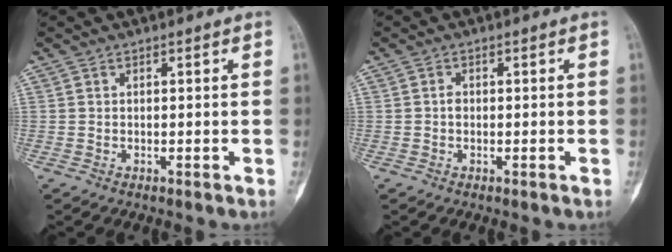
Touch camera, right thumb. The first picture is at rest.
{"total": 0.9, "force": [-0.3, 0.6, 0.7], "torque": [-0.007, 0.002, -0.008]}